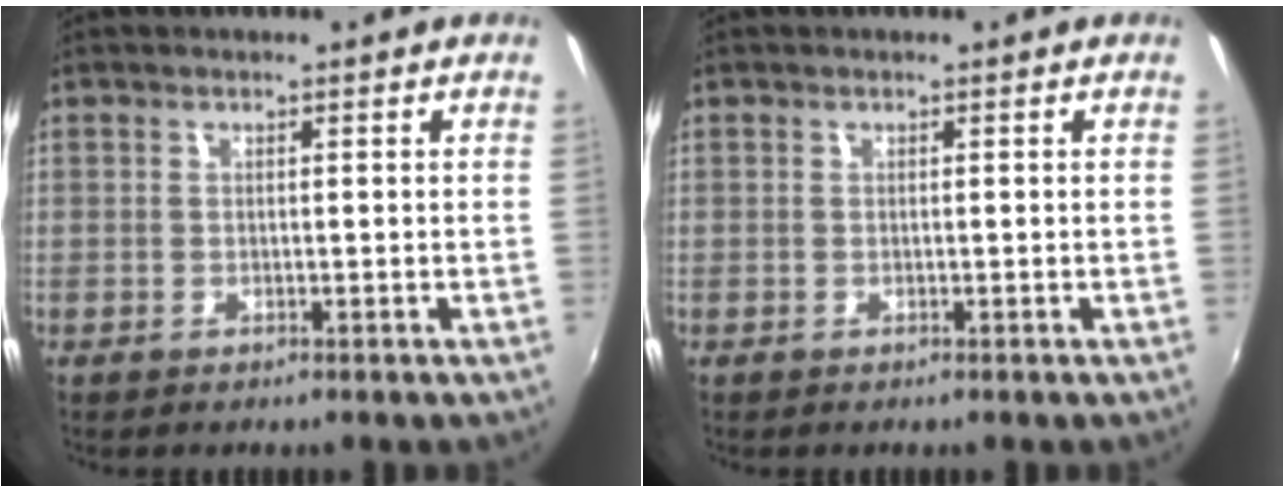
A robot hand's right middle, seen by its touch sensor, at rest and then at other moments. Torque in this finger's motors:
{"motor_torque": [-0.10, -0.03, -0.01, 0.00]}